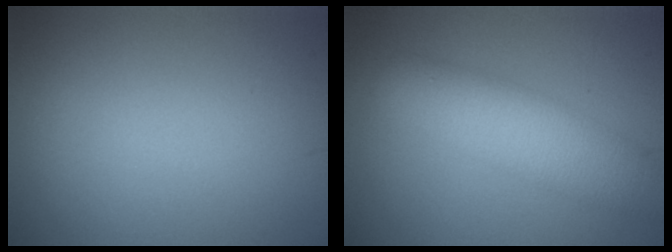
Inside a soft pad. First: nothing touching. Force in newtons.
{"total": 5.8, "press": 5.8, "slide": 0.1}